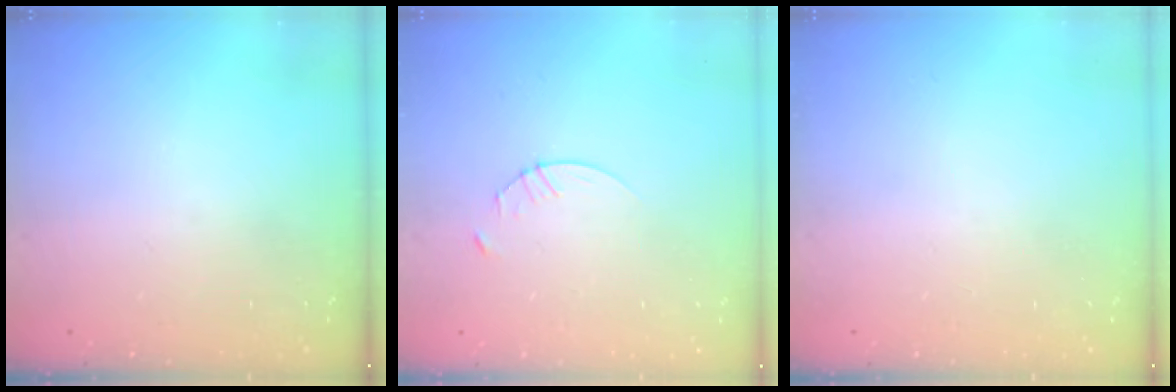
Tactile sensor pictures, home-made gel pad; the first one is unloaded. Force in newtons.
{"total": 2.9, "press": 2.9, "slide": 0.4}
{"total": 0.0}